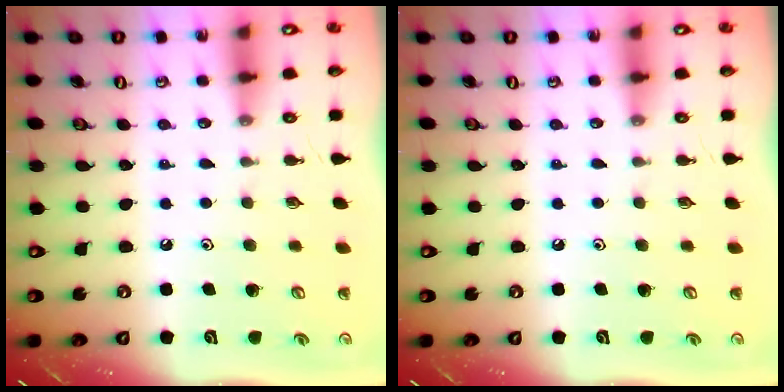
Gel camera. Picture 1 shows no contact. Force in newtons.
{"total": 0.0}